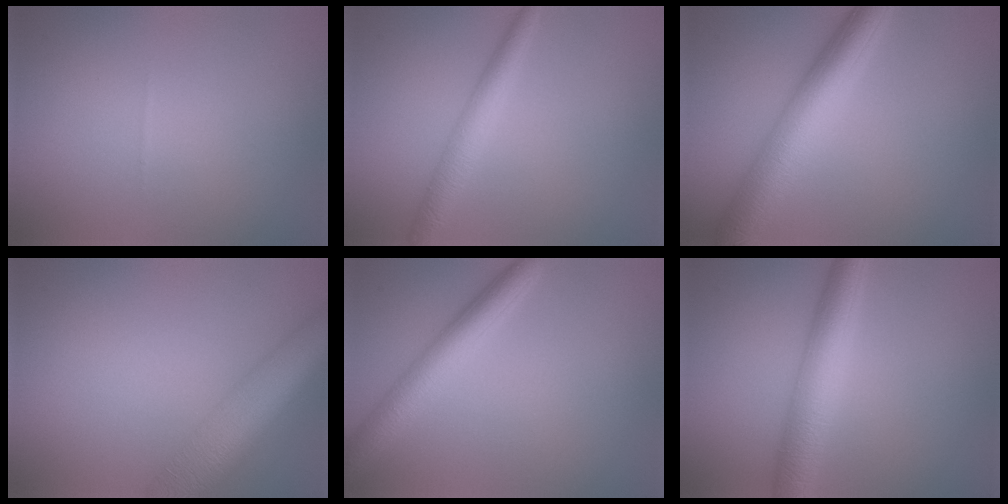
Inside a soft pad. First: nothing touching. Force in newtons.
{"total": 2.8, "press": 2.8, "slide": 0.1}
{"total": 6.9, "press": 6.9, "slide": 0.1}
{"total": 8.5, "press": 8.5, "slide": 0.4}
{"total": 4.2, "press": 4.2, "slide": 0.2}
{"total": 5.2, "press": 5.2, "slide": 0.0}